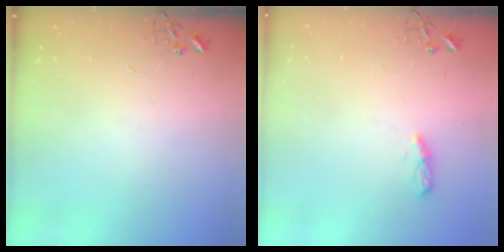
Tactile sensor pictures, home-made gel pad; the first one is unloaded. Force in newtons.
{"total": 5.1, "press": 5.1, "slide": 0.5}